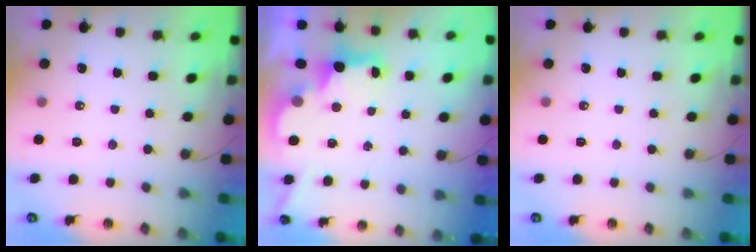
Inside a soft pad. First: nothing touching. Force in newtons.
{"total": 2.8, "press": 2.7, "slide": 0.9}
{"total": 0.0}